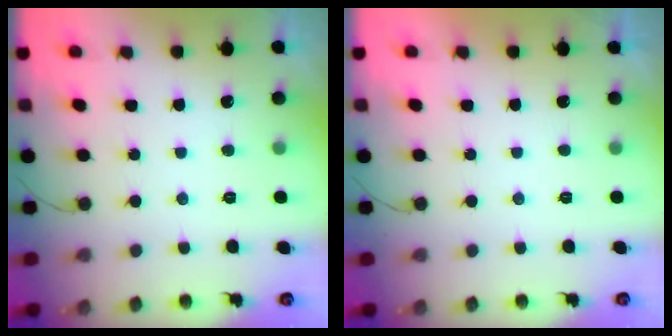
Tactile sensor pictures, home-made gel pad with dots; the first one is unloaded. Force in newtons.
{"total": 2.2, "press": 2.1, "slide": 0.4}